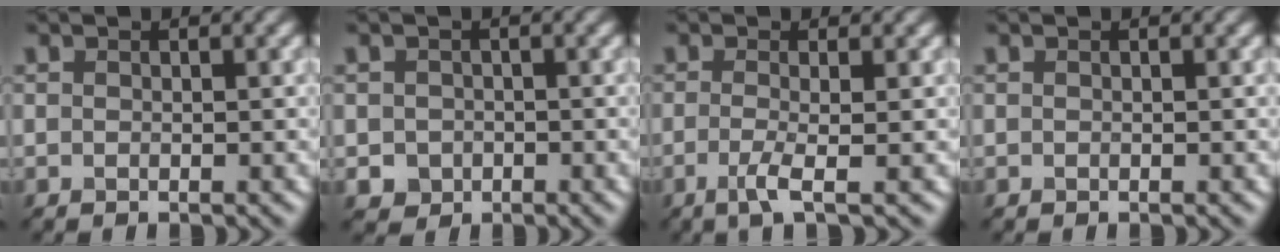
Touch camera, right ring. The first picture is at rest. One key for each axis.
{"total": 1.7, "fx": -0.4, "fy": 1.6, "fz": 0.5, "tx": -0.002, "ty": -0.005, "tz": -0.008}
{"total": 2.6, "fx": -0.7, "fy": 0.6, "fz": 2.4, "tx": -0.047, "ty": -0.006, "tz": -0.020}
{"total": 0.0}